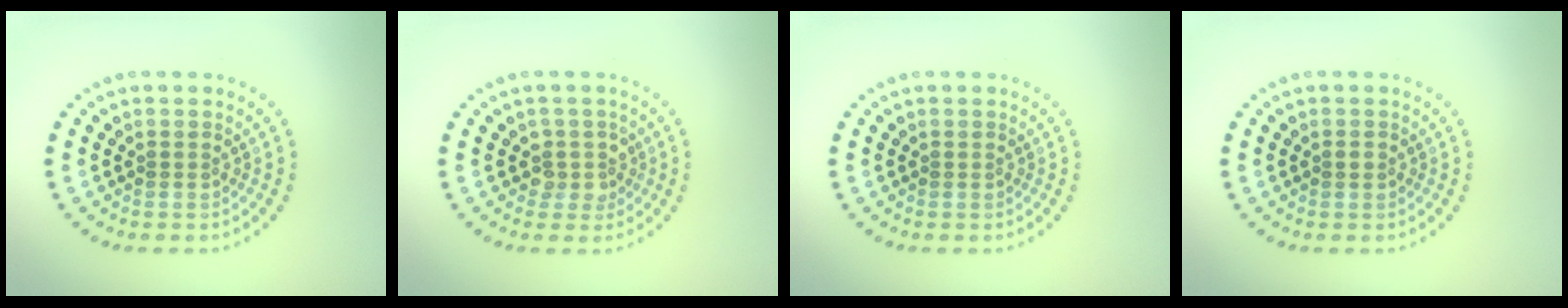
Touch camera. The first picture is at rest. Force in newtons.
{"total": 2.0, "press": 1.6, "slide": 1.2}
{"total": 0.0}
{"total": 0.5, "press": 0.5, "slide": 0.1}